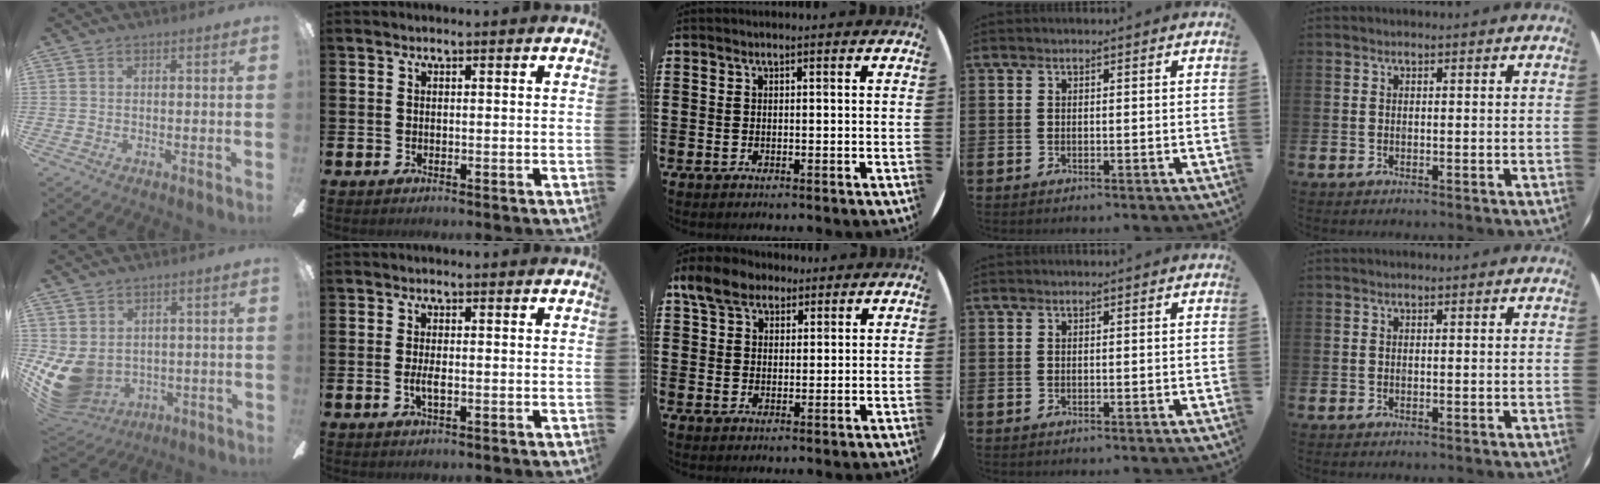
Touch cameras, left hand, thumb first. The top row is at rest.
{"thumb": {"total": 10.6, "force": [-1.0, 8.6, 6.1], "torque": [-0.152, -0.009, -0.011]}, "index": {"total": 1.9, "force": [-0.2, 0.6, 1.8], "torque": [-0.037, 0.001, -0.003]}, "middle": {"total": 5.9, "force": [4.4, 3.4, 2.1], "torque": [-0.049, 0.006, 0.082]}}